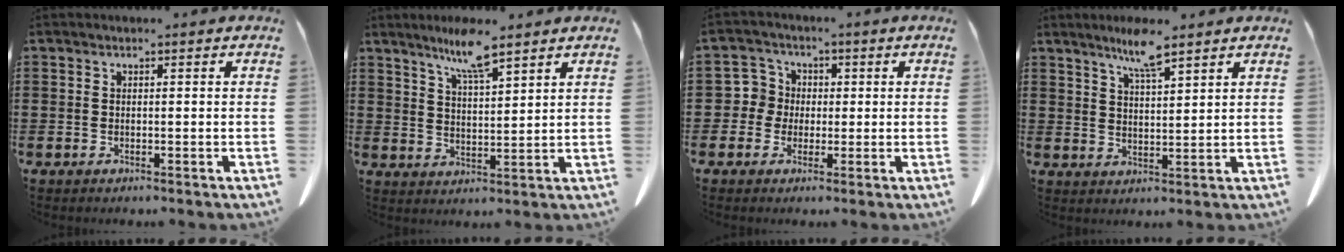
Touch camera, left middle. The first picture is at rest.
{"total": 7.1, "force": [5.5, 0.5, 4.4], "torque": [-0.101, -0.011, 0.094]}
{"total": 4.1, "force": [-0.1, 4.0, 0.7], "torque": [-0.029, 0.013, -0.003]}
{"total": 5.8, "force": [4.4, 0.3, 3.8], "torque": [-0.085, -0.008, 0.075]}